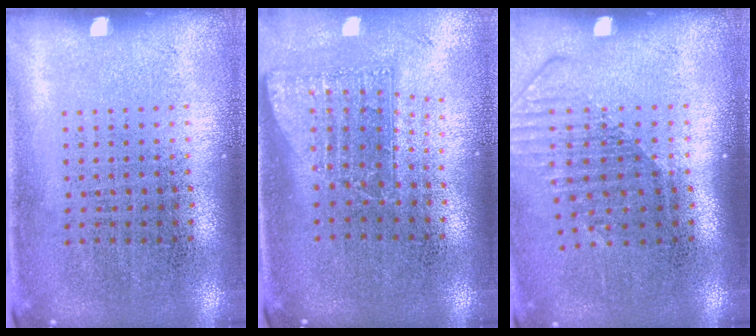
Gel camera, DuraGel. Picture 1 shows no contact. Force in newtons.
{"total": 1.8, "press": 1.3, "slide": 1.2}
{"total": 1.6, "press": 1.2, "slide": 1.0}